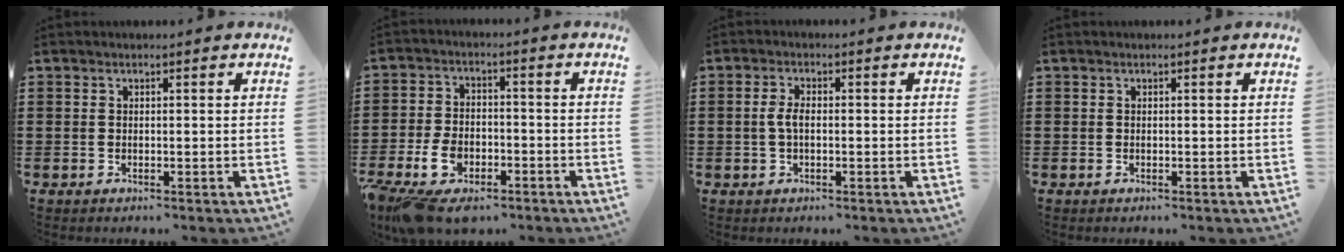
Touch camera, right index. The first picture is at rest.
{"total": 6.6, "force": [-3.9, 3.7, 3.8], "torque": [-0.099, 0.001, -0.079]}
{"total": 2.6, "force": [-0.2, 1.0, 2.4], "torque": [-0.063, -0.006, -0.008]}
{"total": 0.0}